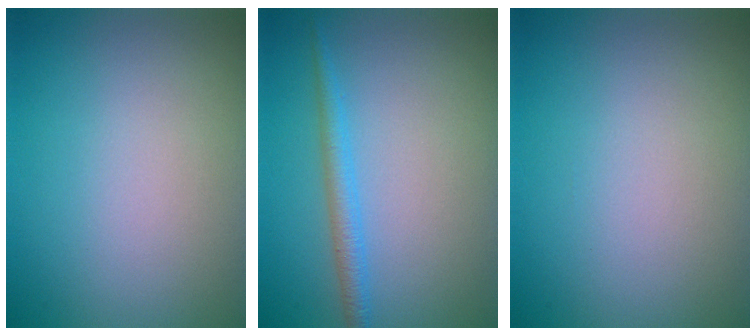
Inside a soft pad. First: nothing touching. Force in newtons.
{"total": 1.9, "press": 1.9, "slide": 0.0}
{"total": 0.0}